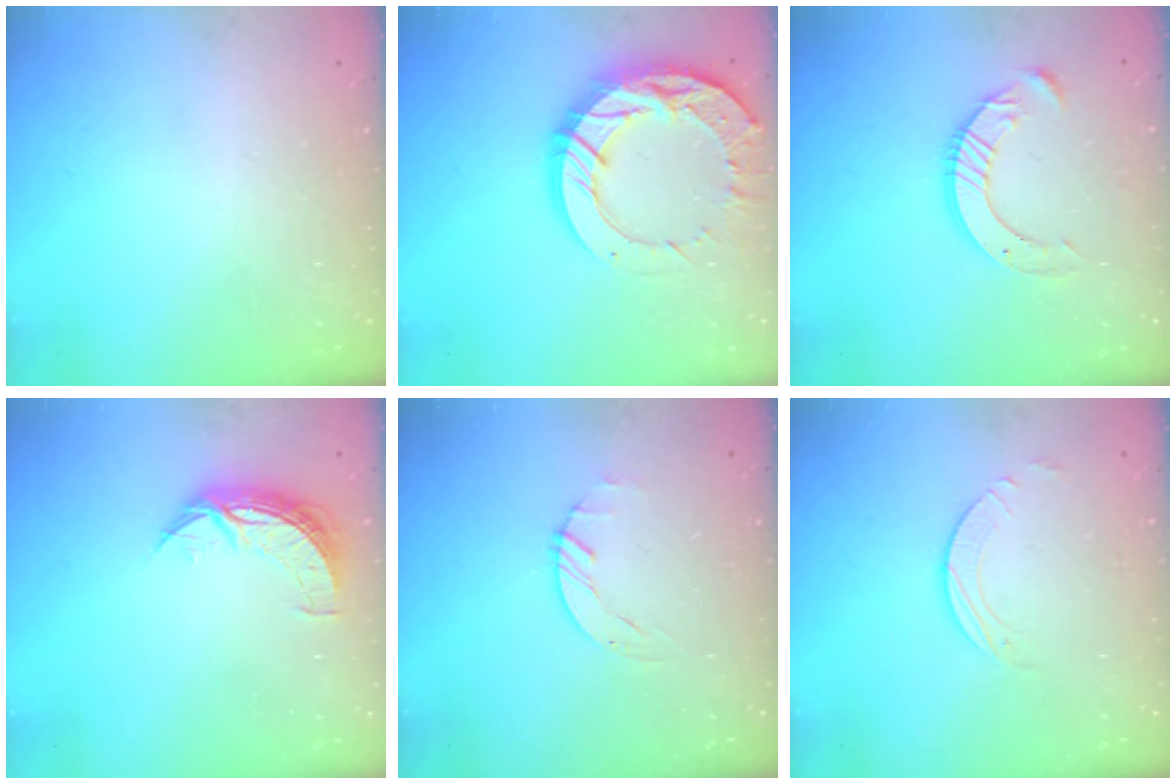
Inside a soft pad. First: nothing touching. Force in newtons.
{"total": 20.2, "press": 20.1, "slide": 1.8}
{"total": 11.7, "press": 11.6, "slide": 1.1}
{"total": 8.1, "press": 8.1, "slide": 0.5}
{"total": 0.7, "press": 0.7, "slide": 0.2}
{"total": 2.3, "press": 2.3, "slide": 0.2}